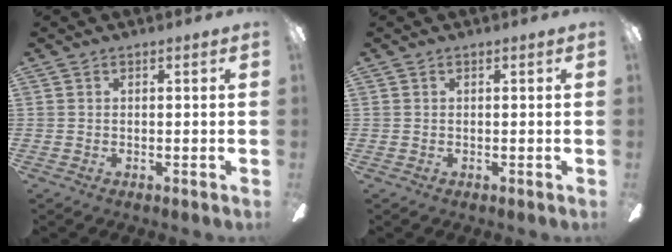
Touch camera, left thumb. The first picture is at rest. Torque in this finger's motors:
{"motor_torque": [0.02, 0.00, -0.06, 0.02, 0.00]}